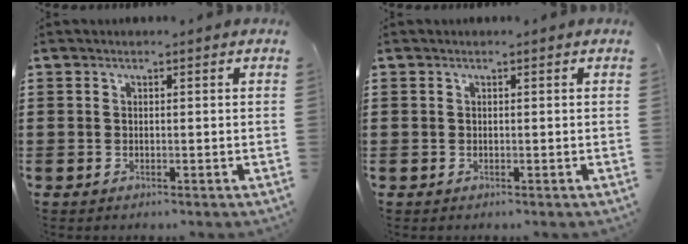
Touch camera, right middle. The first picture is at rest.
{"total": 0.0}